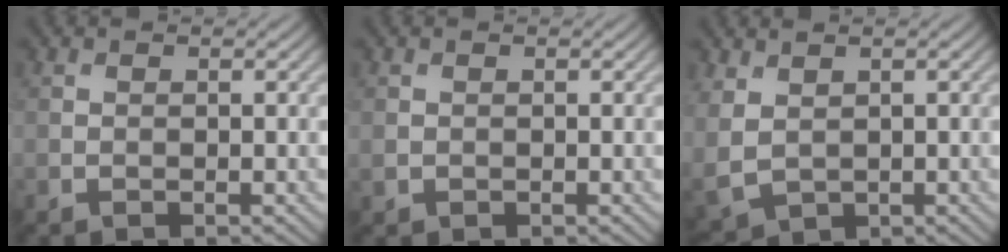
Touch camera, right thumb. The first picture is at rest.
{"total": 0.7, "force": [0.0, 0.7, 0.2], "torque": [-0.007, -0.005, 0.002]}
{"total": 4.2, "force": [1.4, 3.0, 2.6], "torque": [-0.091, -0.010, 0.036]}